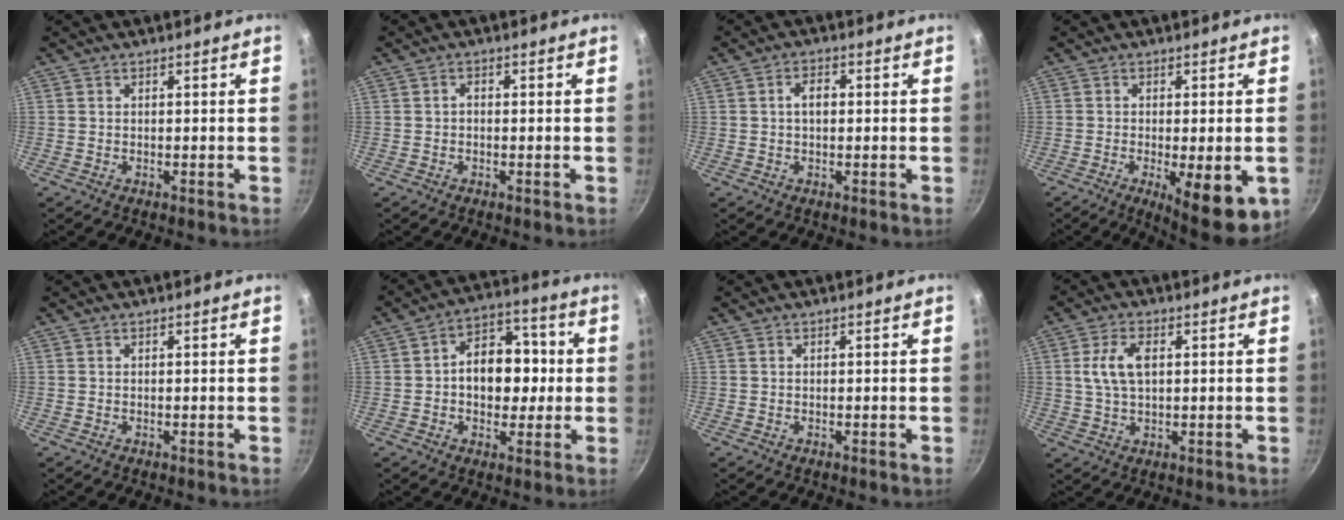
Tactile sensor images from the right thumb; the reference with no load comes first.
{"total": 1.0, "force": [-0.2, 0.7, 0.7], "torque": [-0.006, 0.004, -0.006]}
{"total": 3.3, "force": [0.3, 2.0, 2.6], "torque": [-0.043, 0.011, 0.003]}
{"total": 11.9, "force": [-3.9, 3.7, 10.6], "torque": [-0.139, -0.016, -0.045]}
{"total": 0.0}
{"total": 12.6, "force": [0.0, 8.6, 9.1], "torque": [-0.093, 0.029, -0.006]}
{"total": 0.0}
{"total": 6.8, "force": [1.3, 3.6, 5.6], "torque": [-0.115, 0.004, 0.026]}